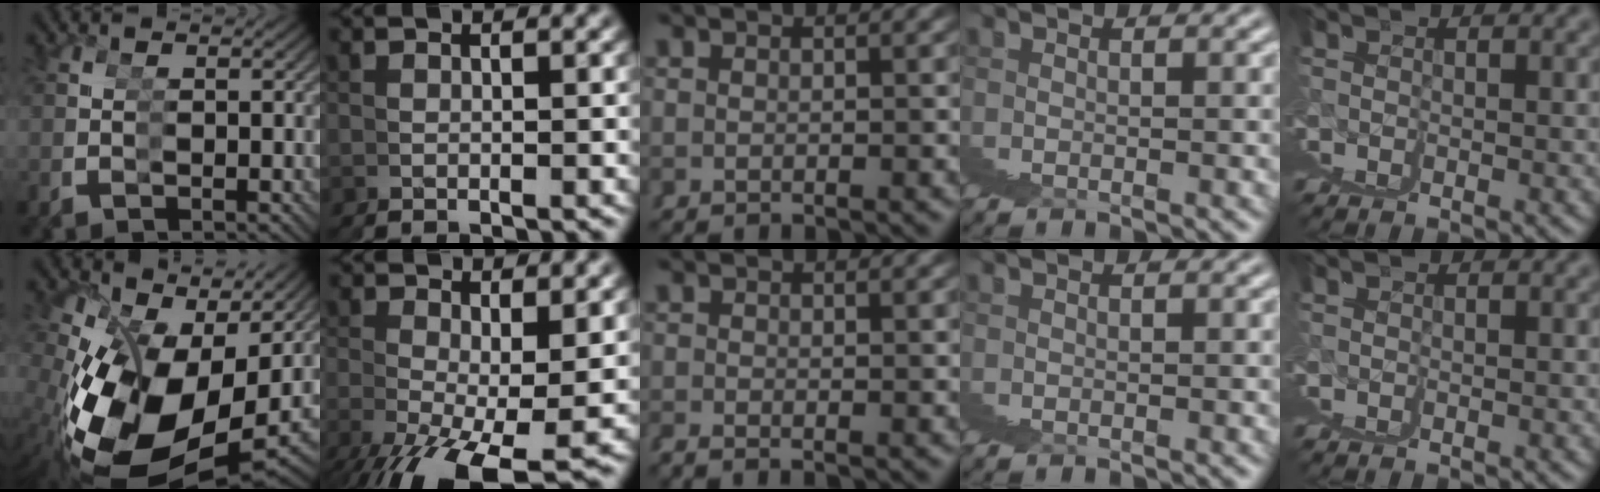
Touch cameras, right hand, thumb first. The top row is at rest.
{"thumb": {"total": 13.8, "force": [-0.6, 8.7, 10.7], "torque": [-0.245, -0.040, 0.021]}, "index": {"total": 4.1, "force": [-2.2, 0.5, 3.4], "torque": [-0.066, -0.015, -0.024]}, "middle": {"total": 1.0, "force": [-0.8, -0.3, 0.4], "torque": [0.000, -0.002, -0.016]}}